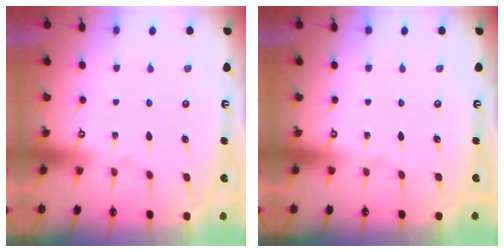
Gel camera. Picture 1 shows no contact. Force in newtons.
{"total": 0.0}